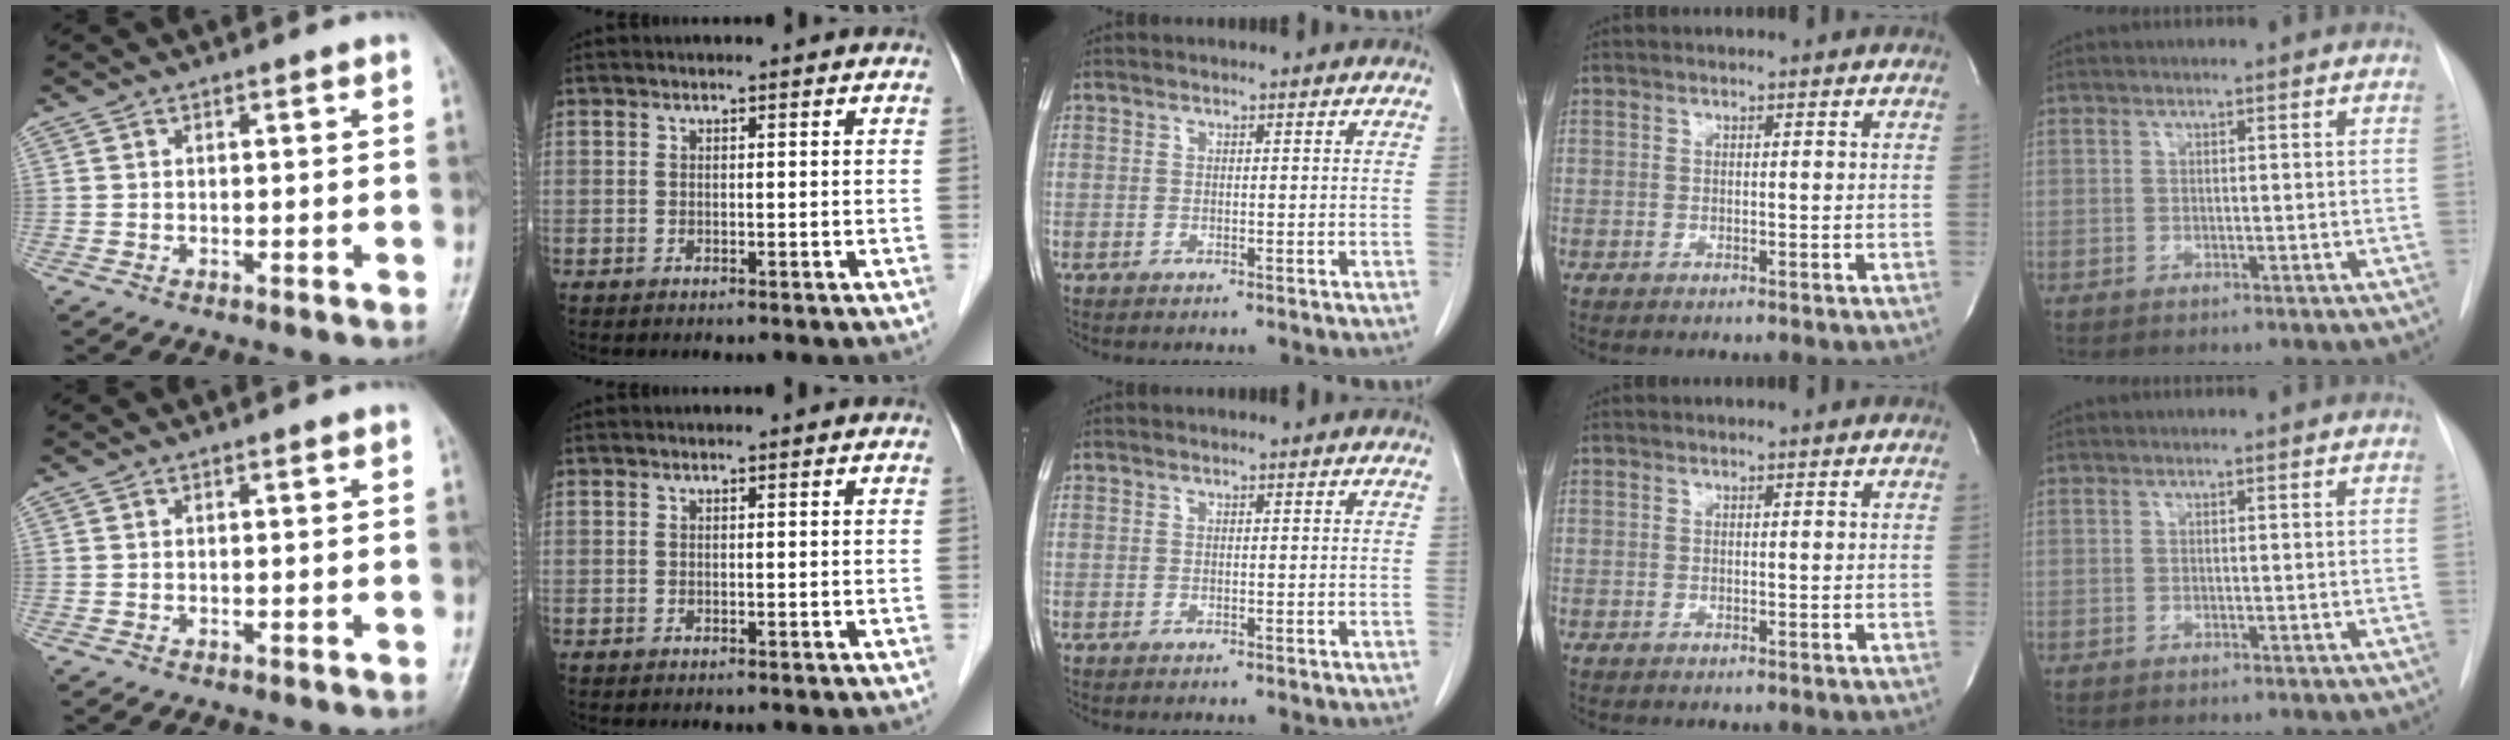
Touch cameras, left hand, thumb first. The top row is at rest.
{}